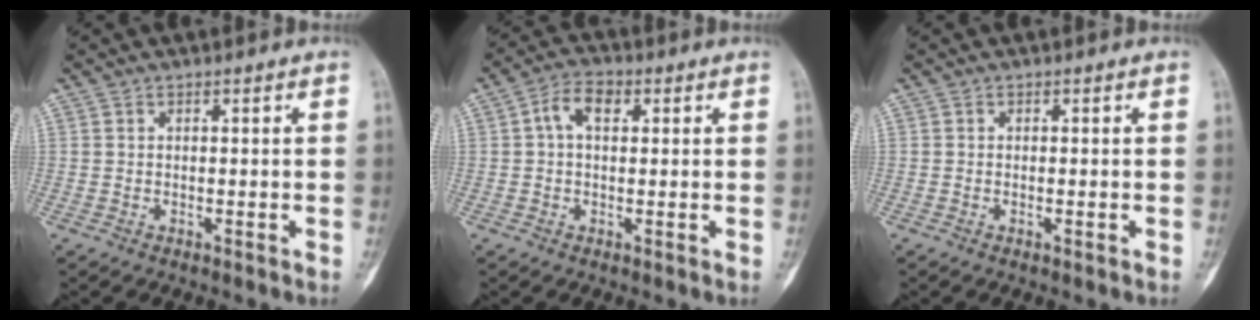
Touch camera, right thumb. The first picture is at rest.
{"total": 5.4, "force": [1.2, 3.4, 4.0], "torque": [-0.067, 0.017, 0.017]}
{"total": 0.7, "force": [-0.2, 0.2, 0.6], "torque": [-0.009, -0.002, -0.004]}